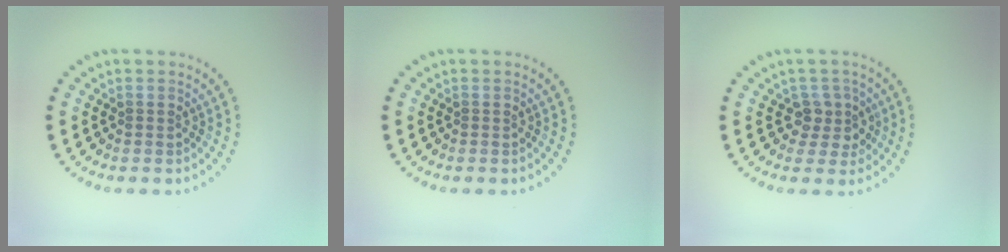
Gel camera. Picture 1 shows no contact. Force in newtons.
{"total": 0.0}
{"total": 2.2, "press": 1.9, "slide": 1.2}